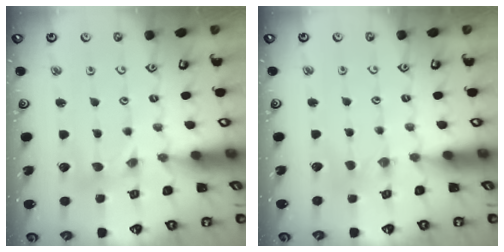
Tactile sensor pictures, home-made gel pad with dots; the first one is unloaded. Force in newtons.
{"total": 0.0}